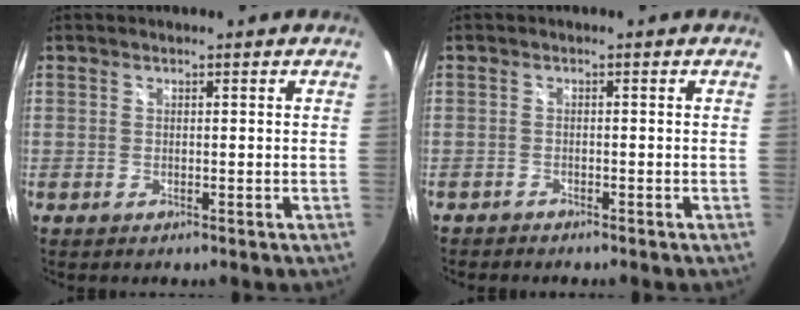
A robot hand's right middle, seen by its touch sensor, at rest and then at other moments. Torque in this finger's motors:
{"motor_torque": [-0.29, -0.18, 0.02, -0.01]}